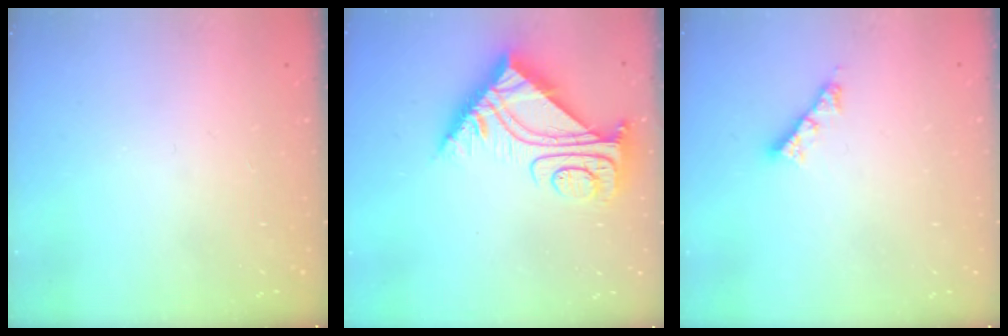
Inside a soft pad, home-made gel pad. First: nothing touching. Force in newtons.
{"total": 10.2, "press": 10.1, "slide": 0.8}
{"total": 4.1, "press": 4.0, "slide": 0.3}